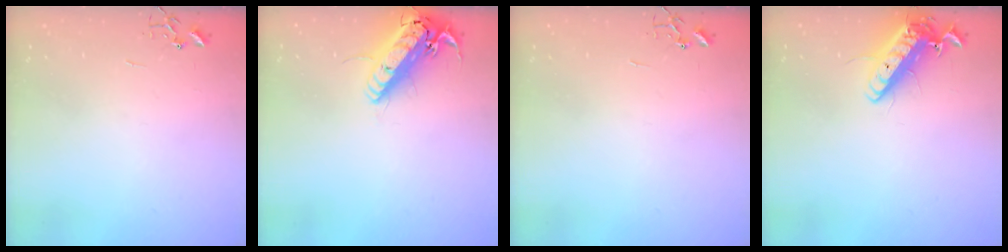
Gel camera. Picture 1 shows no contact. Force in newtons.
{"total": 16.5, "press": 16.3, "slide": 3.0}
{"total": 0.0}
{"total": 14.0, "press": 13.7, "slide": 2.8}